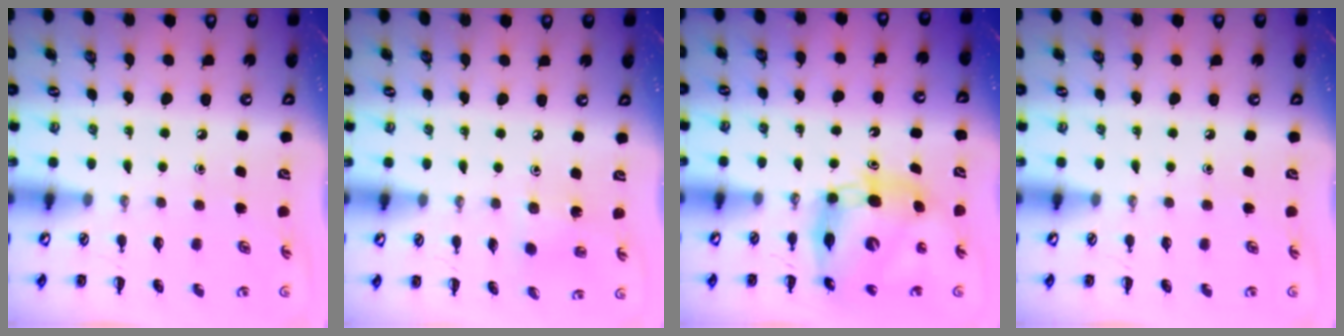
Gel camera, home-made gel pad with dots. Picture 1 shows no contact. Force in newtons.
{"total": 1.5, "press": 1.4, "slide": 0.5}
{"total": 10.9, "press": 10.5, "slide": 3.2}
{"total": 0.0}